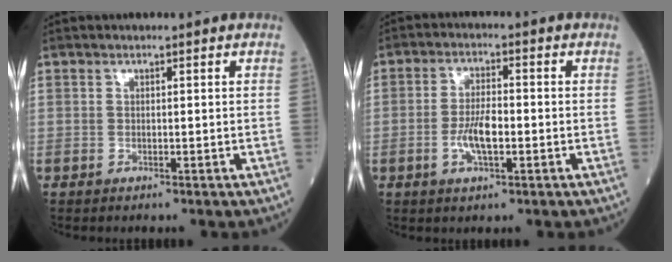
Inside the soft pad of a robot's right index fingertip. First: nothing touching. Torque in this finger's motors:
{"motor_torque": [0.48, -0.46, 0.12, 0.06]}